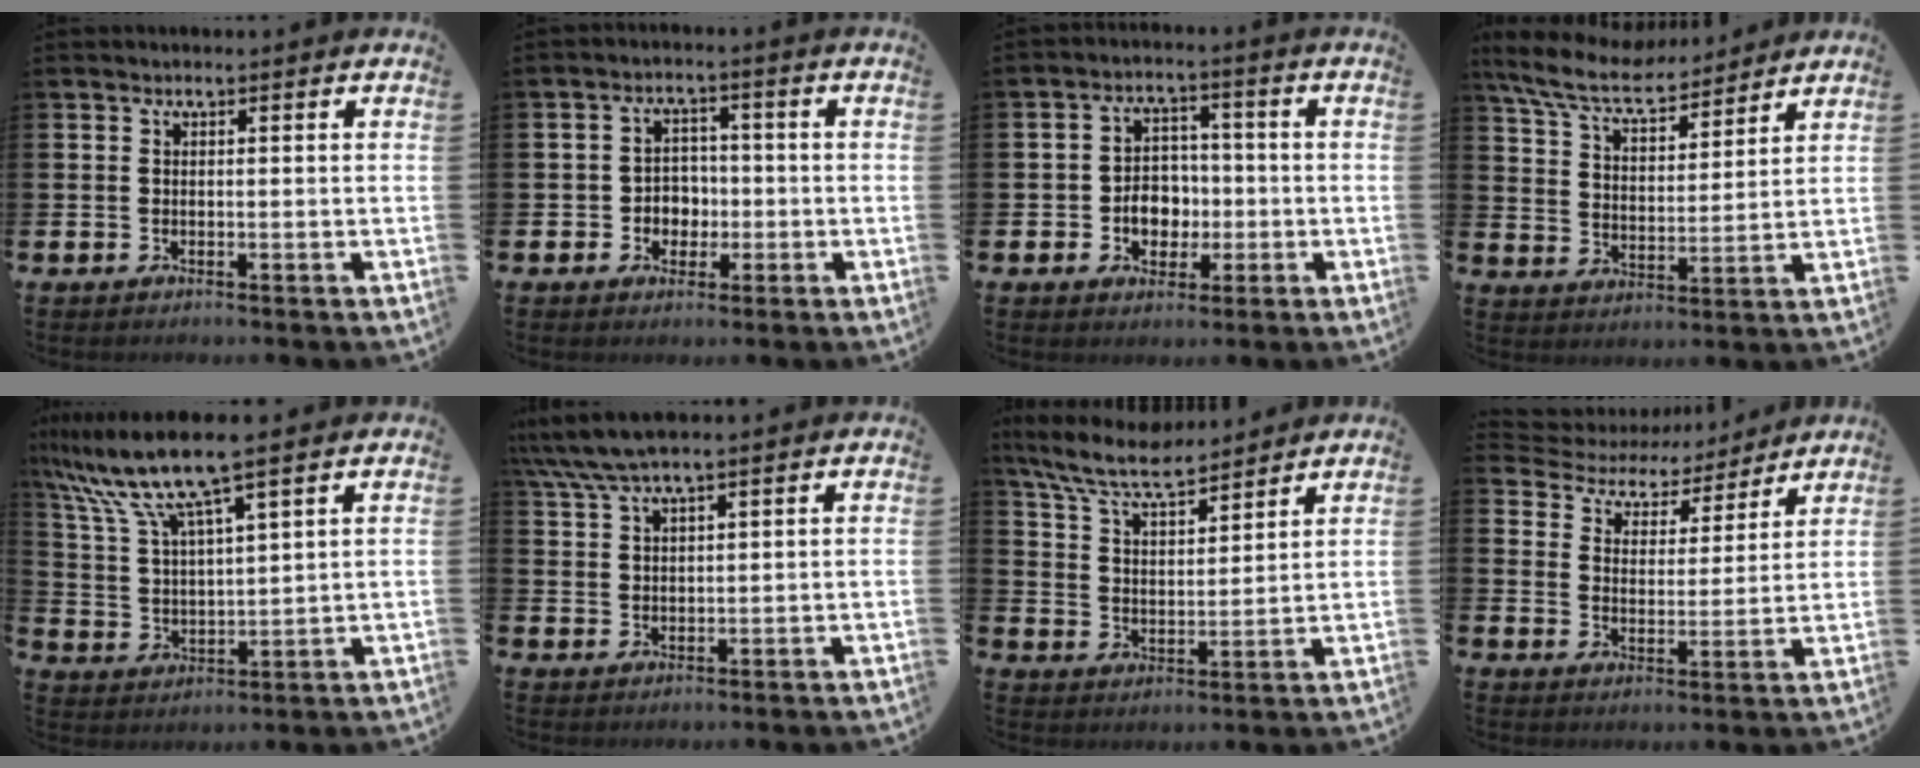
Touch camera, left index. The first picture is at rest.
{"total": 3.4, "force": [-0.7, 3.2, 1.0], "torque": [-0.019, 0.000, -0.024]}
{"total": 5.0, "force": [-1.2, 4.2, 2.4], "torque": [-0.035, 0.003, -0.029]}
{"total": 8.5, "force": [7.7, 1.9, 3.1], "torque": [-0.091, -0.039, 0.136]}
{"total": 9.7, "force": [8.2, 0.6, 5.2], "torque": [-0.134, -0.032, 0.141]}
{"total": 4.9, "force": [4.2, 0.4, 2.4], "torque": [-0.060, -0.007, 0.078]}
{"total": 7.8, "force": [7.2, 1.3, 2.9], "torque": [-0.082, -0.035, 0.127]}
{"total": 5.3, "force": [4.8, 2.4, 0.0], "torque": [-0.035, -0.040, 0.078]}